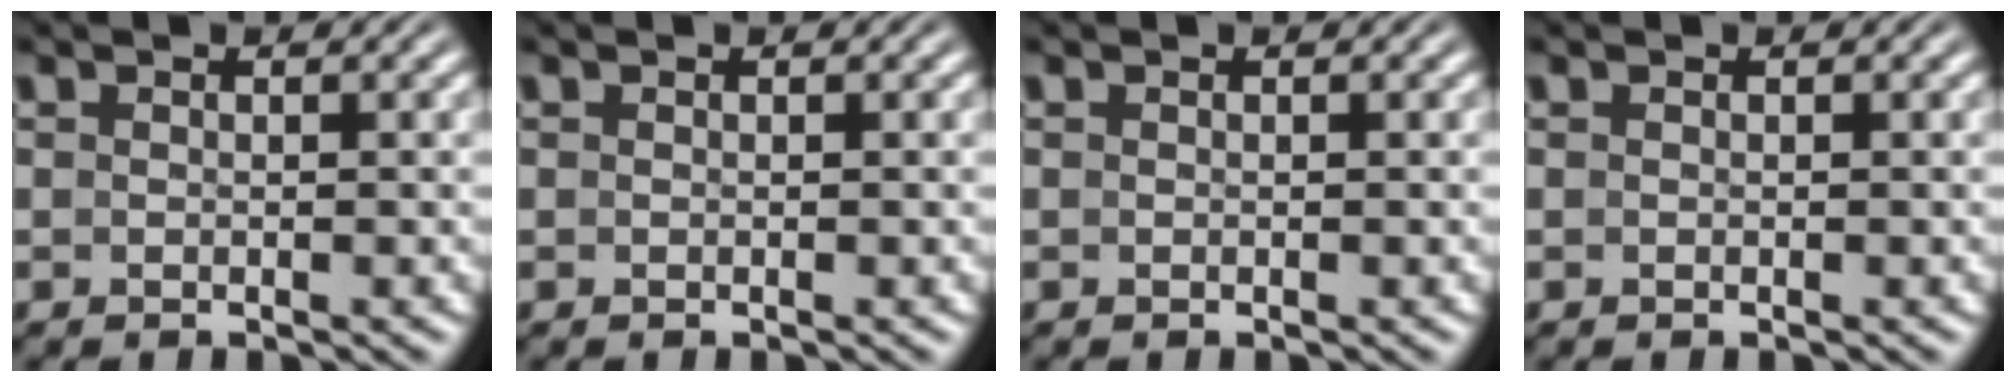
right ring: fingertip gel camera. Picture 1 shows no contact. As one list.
[{"total": 0.0}, {"total": 0.0}, {"total": 0.0}]